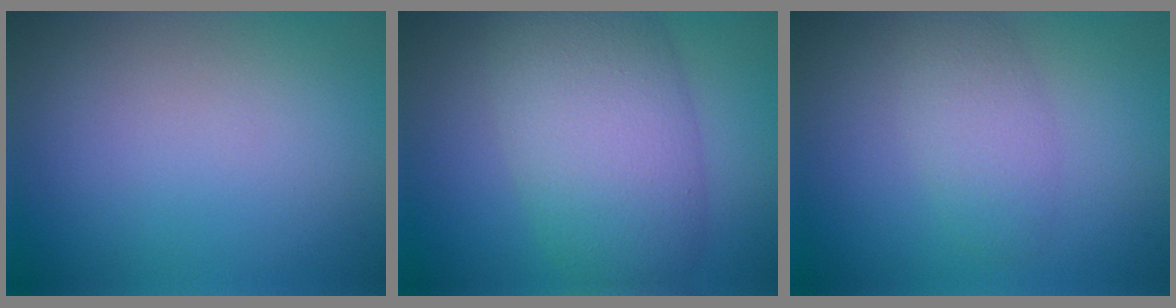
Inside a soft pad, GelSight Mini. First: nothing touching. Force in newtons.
{"total": 8.9, "press": 8.9, "slide": 0.5}
{"total": 2.9, "press": 2.9, "slide": 0.1}